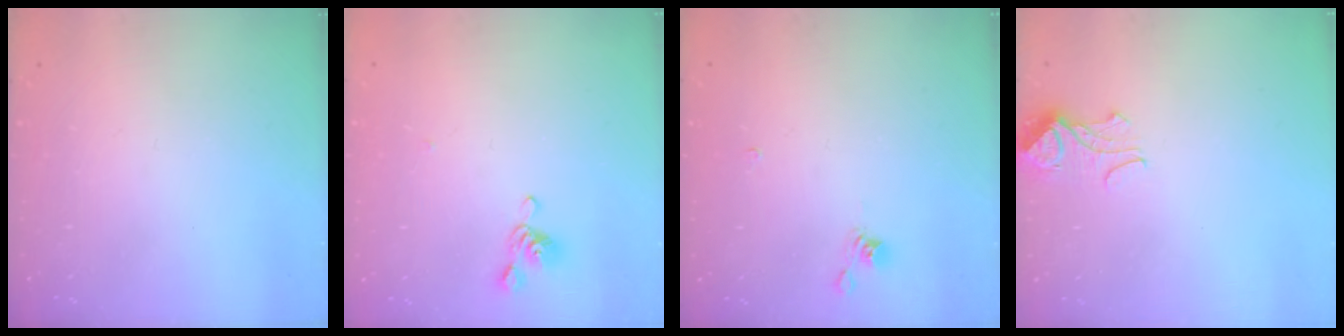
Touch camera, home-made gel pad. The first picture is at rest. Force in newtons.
{"total": 5.9, "press": 5.9, "slide": 0.5}
{"total": 2.7, "press": 2.7, "slide": 0.6}
{"total": 1.2, "press": 0.6, "slide": 1.0}